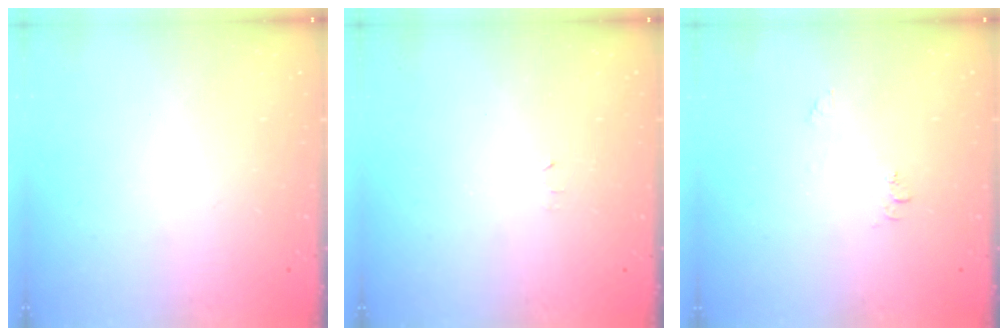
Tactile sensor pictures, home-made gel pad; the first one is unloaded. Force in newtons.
{"total": 2.4, "press": 2.4, "slide": 0.4}
{"total": 6.6, "press": 6.6, "slide": 0.6}